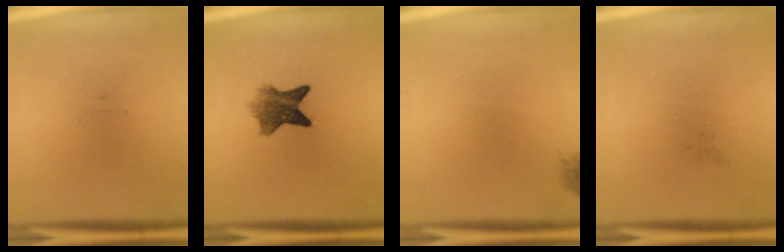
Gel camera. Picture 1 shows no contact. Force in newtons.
{"total": 6.5}
{"total": 0.9}
{"total": 0.0}